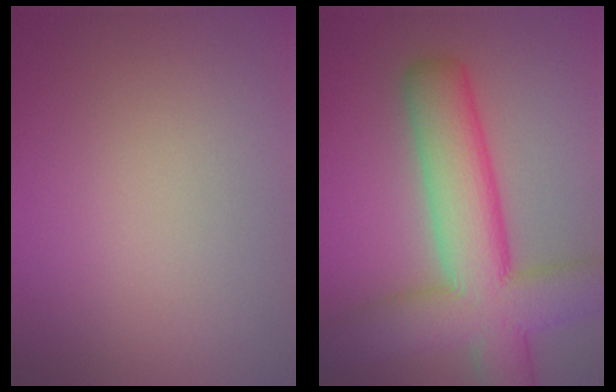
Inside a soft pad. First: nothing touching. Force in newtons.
{"total": 10.9, "press": 10.9, "slide": 0.6}